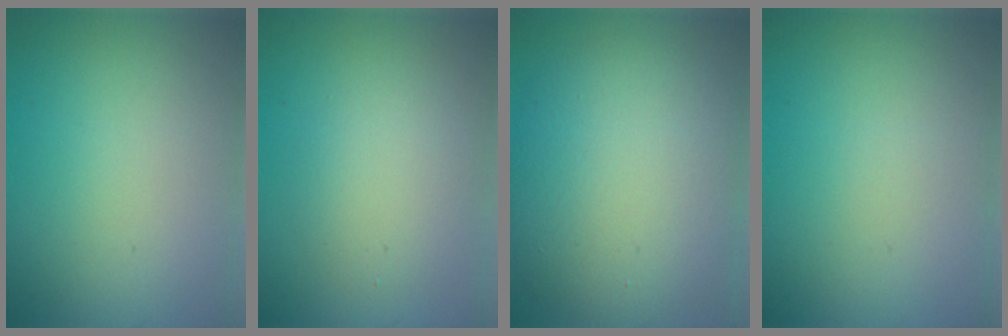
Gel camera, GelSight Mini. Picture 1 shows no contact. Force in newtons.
{"total": 3.0, "press": 3.0, "slide": 0.2}
{"total": 11.1, "press": 11.0, "slide": 0.6}
{"total": 0.0}